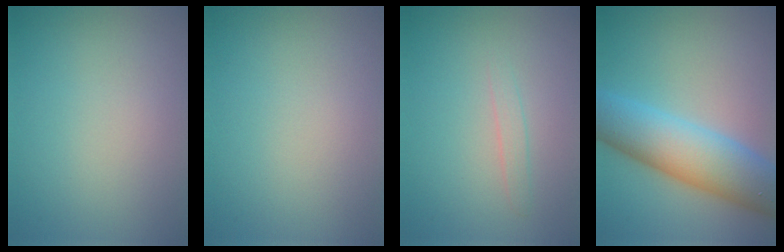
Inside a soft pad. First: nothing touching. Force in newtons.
{"total": 0.0}
{"total": 0.9, "press": 0.9, "slide": 0.1}
{"total": 8.5, "press": 8.5, "slide": 0.3}